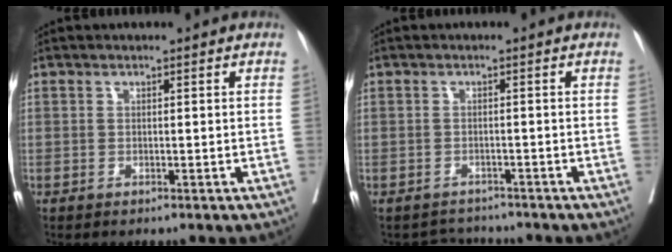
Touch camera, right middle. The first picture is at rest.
{"total": 2.7, "force": [-2.5, 0.6, -0.9], "torque": [0.016, -0.002, -0.039]}